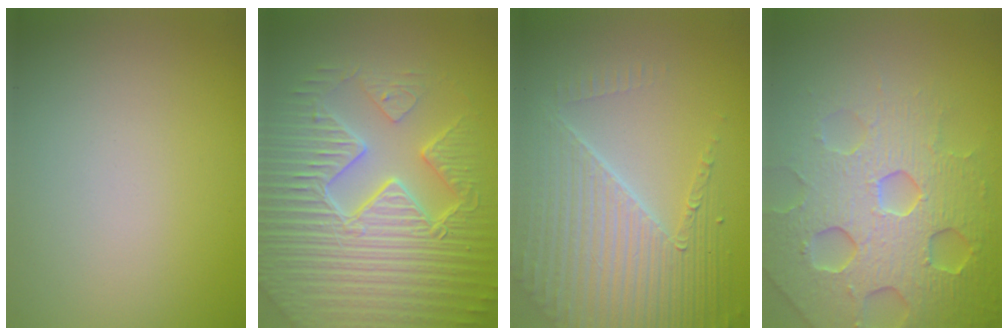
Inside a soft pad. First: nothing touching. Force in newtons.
{"total": 9.5, "press": 6.7, "slide": 6.7}
{"total": 6.9, "press": 5.0, "slide": 4.8}
{"total": 7.3, "press": 7.2, "slide": 1.6}